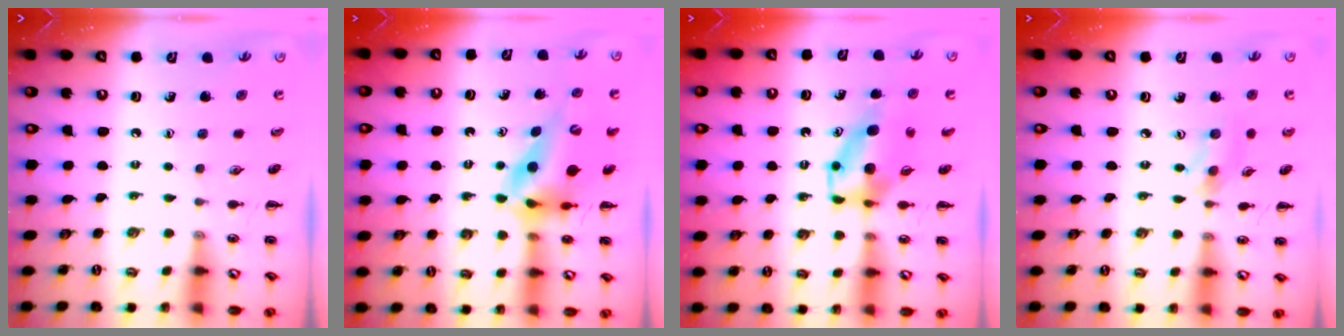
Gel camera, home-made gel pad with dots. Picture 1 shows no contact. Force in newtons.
{"total": 11.1, "press": 10.5, "slide": 3.6}
{"total": 5.8, "press": 5.7, "slide": 1.4}
{"total": 2.6, "press": 2.6, "slide": 0.6}